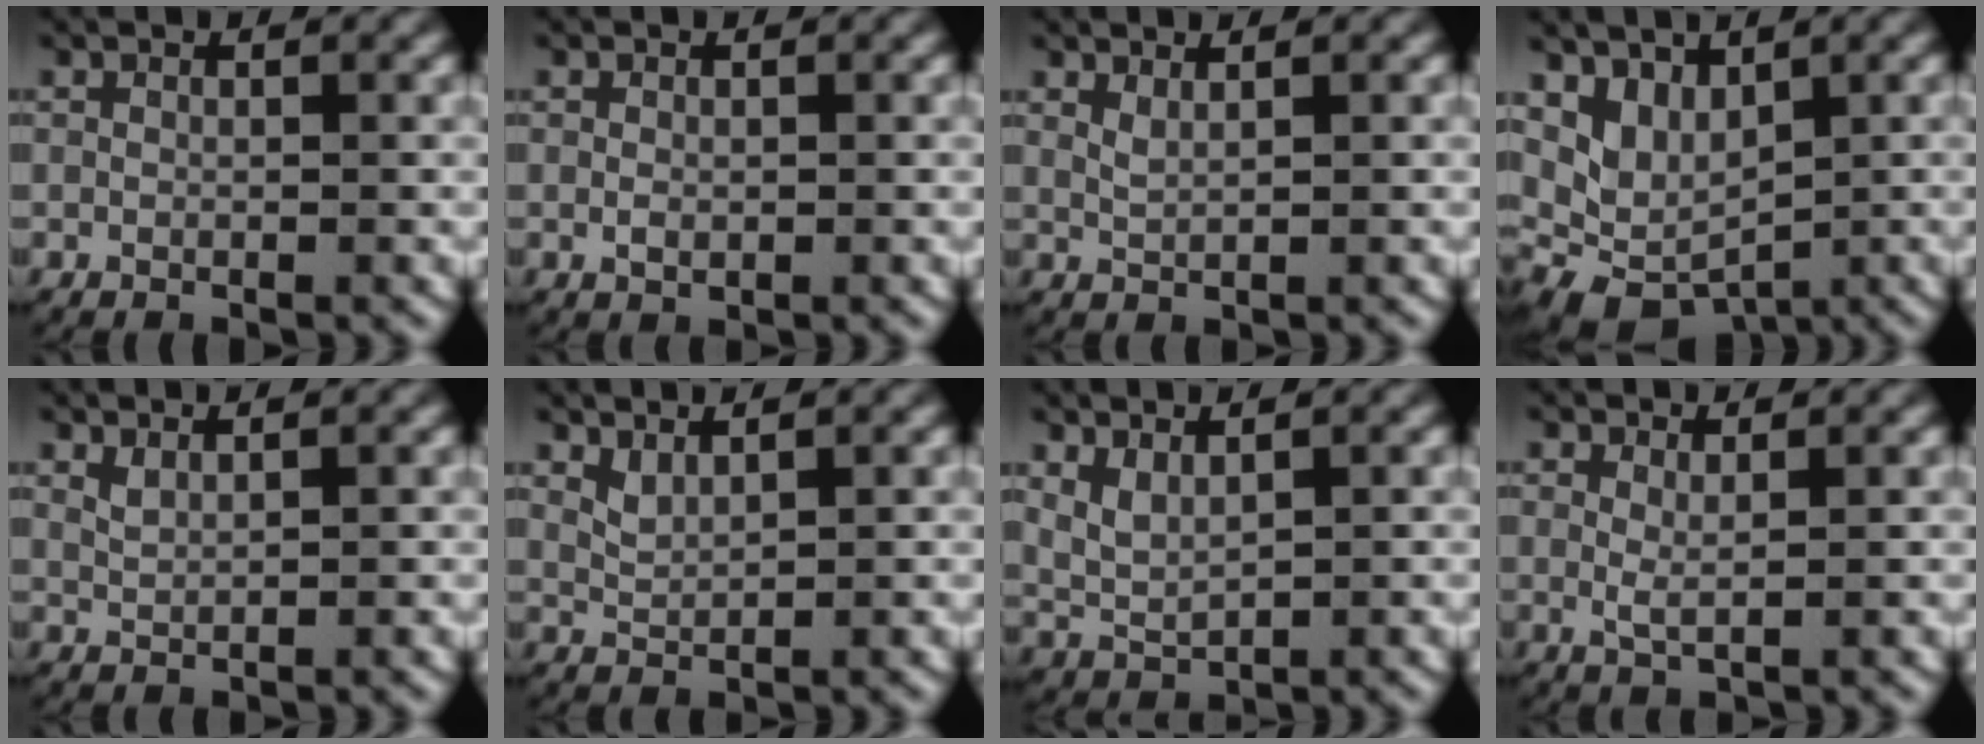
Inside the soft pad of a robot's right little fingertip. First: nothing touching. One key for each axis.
{"total": 0.8, "fx": -0.1, "fy": 0.5, "fz": 0.6, "tx": -0.018, "ty": -0.006, "tz": 0.005}
{"total": 1.3, "fx": 1.0, "fy": 0.2, "fz": 0.8, "tx": -0.020, "ty": -0.004, "tz": 0.024}
{"total": 8.1, "fx": -1.5, "fy": 6.7, "fz": 4.2, "tx": -0.101, "ty": -0.030, "tz": -0.020}
{"total": 1.4, "fx": 1.1, "fy": 0.3, "fz": 0.7, "tx": -0.020, "ty": -0.001, "tz": 0.025}
{"total": 1.9, "fx": 1.3, "fy": 0.7, "fz": 1.1, "tx": -0.028, "ty": -0.002, "tz": 0.030}
{"total": 3.3, "fx": 1.0, "fy": 2.5, "fz": 1.9, "tx": -0.053, "ty": -0.006, "tz": 0.026}
{"total": 1.3, "fx": 0.7, "fy": 0.2, "fz": 1.1, "tx": -0.028, "ty": -0.011, "tz": 0.018}